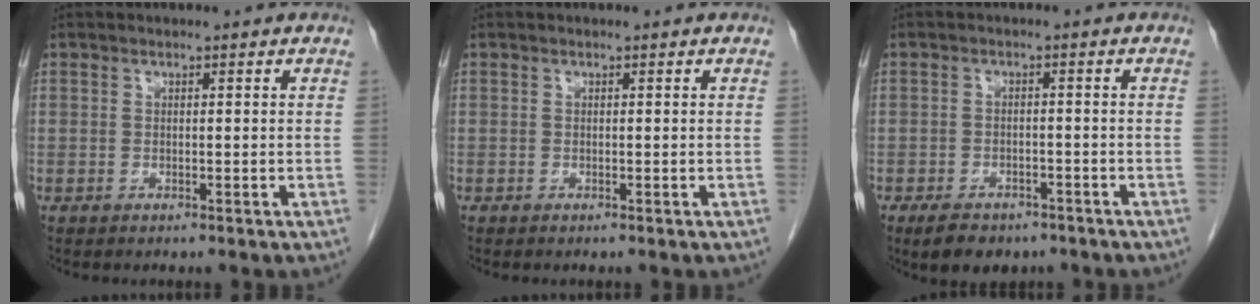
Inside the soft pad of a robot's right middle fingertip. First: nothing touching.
{"total": 0.0}
{"total": 6.4, "force": [-4.7, 3.2, 2.9], "torque": [-0.047, -0.003, -0.065]}